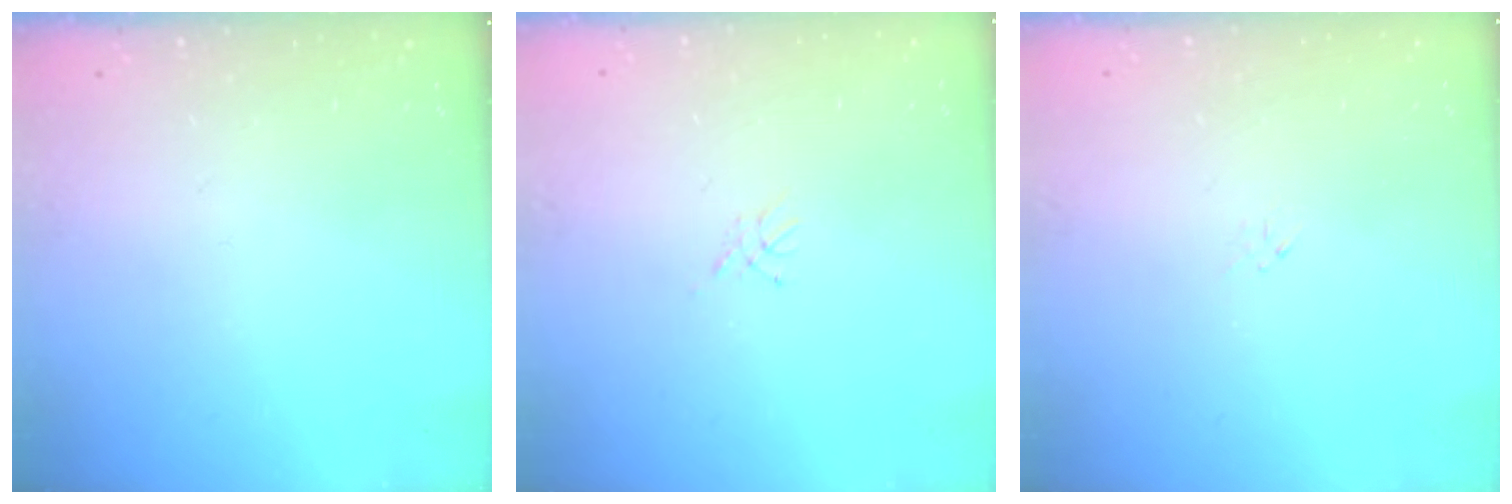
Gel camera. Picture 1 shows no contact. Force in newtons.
{"total": 2.3, "press": 2.2, "slide": 0.3}
{"total": 0.0}